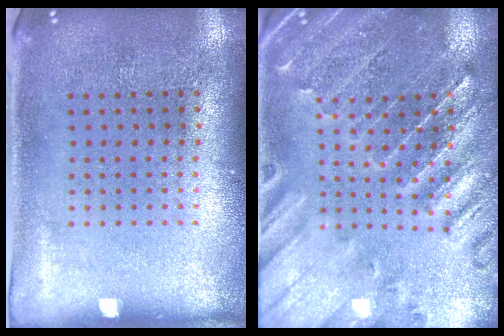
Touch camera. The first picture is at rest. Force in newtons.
{"total": 1.1, "press": 1.1, "slide": 0.3}